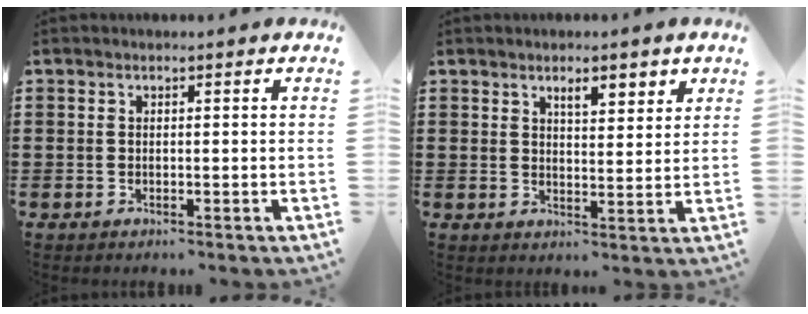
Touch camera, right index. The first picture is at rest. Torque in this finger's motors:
{"motor_torque": [0.17, 0.08, 0.11, 0.06]}